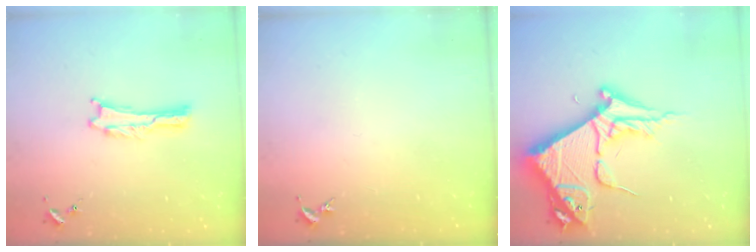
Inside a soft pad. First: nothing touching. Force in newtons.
{"total": 0.0}
{"total": 10.1, "press": 10.0, "slide": 1.1}